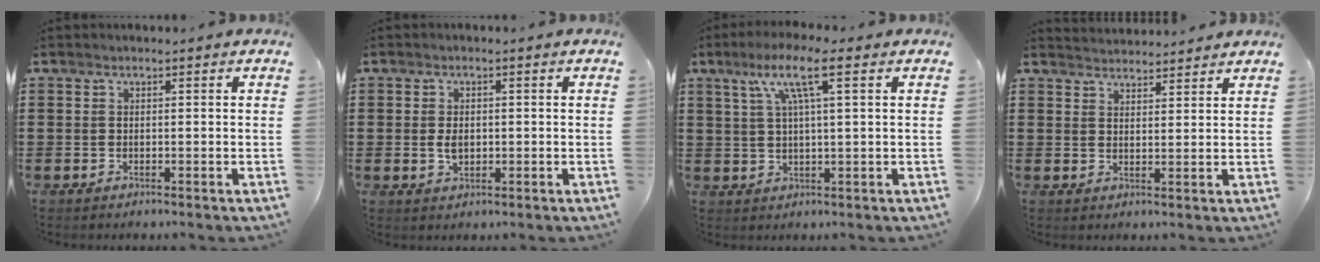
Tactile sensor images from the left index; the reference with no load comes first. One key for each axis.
{"total": 2.3, "fx": -0.1, "fy": 1.5, "fz": 1.8, "tx": -0.038, "ty": 0.004, "tz": -0.002}
{"total": 7.6, "fx": 3.3, "fy": 0.9, "fz": 6.7, "tx": -0.138, "ty": 0.007, "tz": 0.054}
{"total": 2.7, "fx": 2.7, "fy": 0.0, "fz": -0.5, "tx": 0.000, "ty": -0.010, "tz": 0.050}